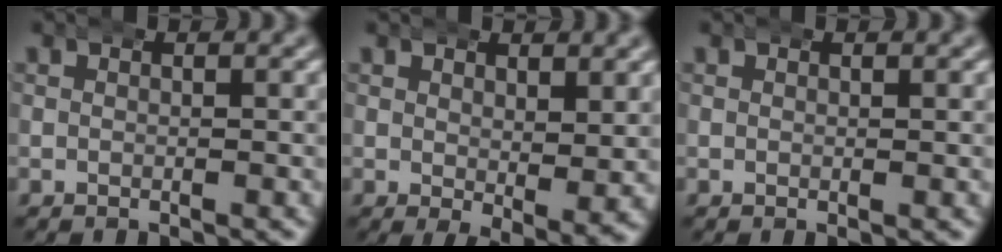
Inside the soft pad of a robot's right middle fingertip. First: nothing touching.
{"total": 2.7, "force": [0.2, 1.0, 2.6], "torque": [-0.027, -0.023, 0.012]}
{"total": 0.6, "force": [0.5, 0.0, 0.2], "torque": [0.001, -0.001, 0.008]}